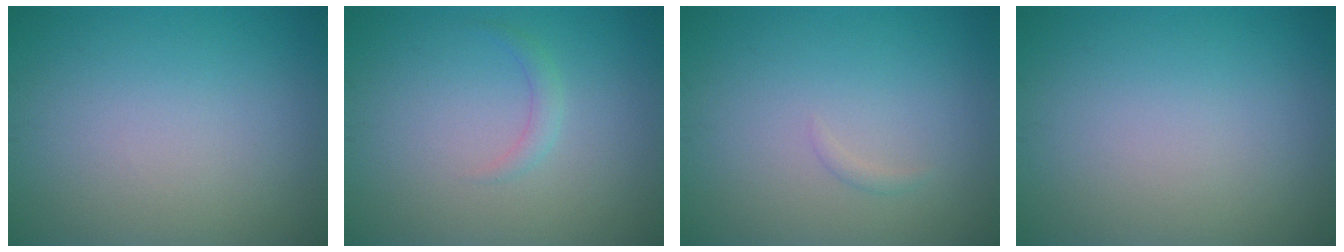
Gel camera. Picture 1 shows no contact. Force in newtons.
{"total": 1.1, "press": 1.1, "slide": 0.1}
{"total": 0.5, "press": 0.5, "slide": 0.0}
{"total": 0.0}